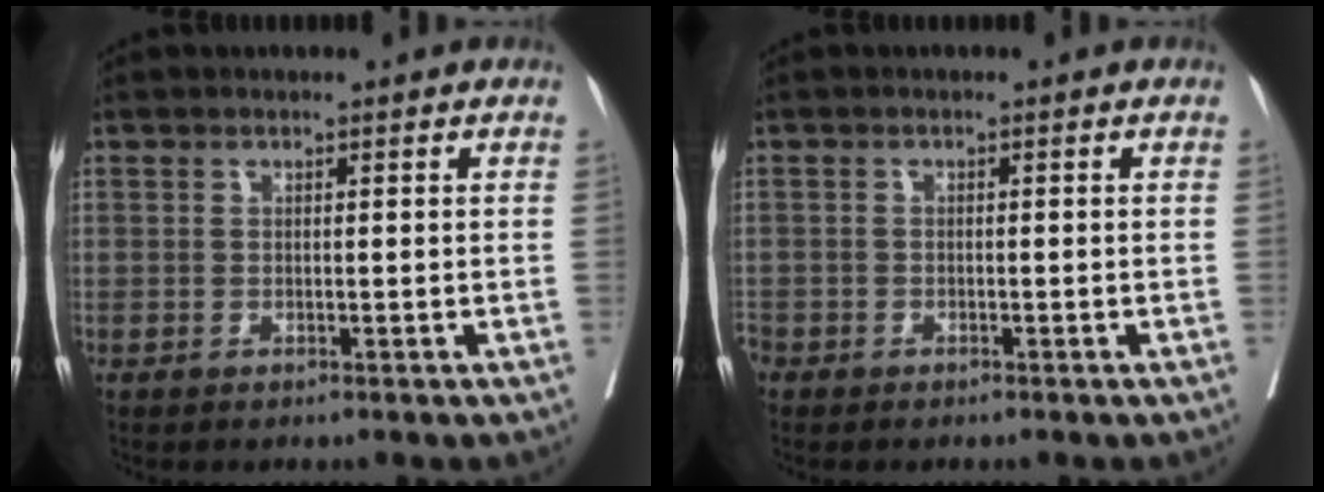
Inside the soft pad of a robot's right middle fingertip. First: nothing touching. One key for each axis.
{"total": 2.5, "fx": -1.8, "fy": 1.6, "fz": 0.6, "tx": -0.019, "ty": 0.000, "tz": -0.038}